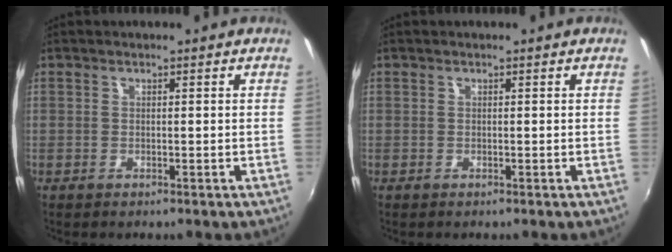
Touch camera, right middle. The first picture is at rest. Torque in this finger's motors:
{"motor_torque": [0.00, 0.00, 0.00, 0.00]}